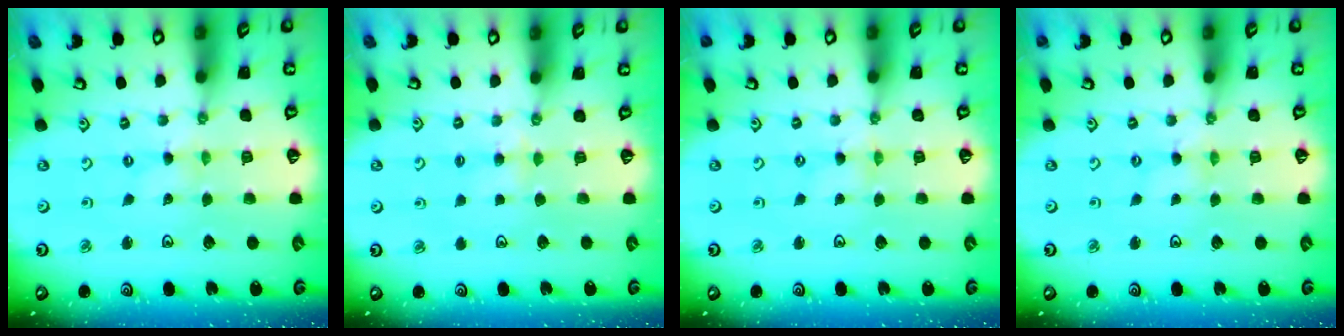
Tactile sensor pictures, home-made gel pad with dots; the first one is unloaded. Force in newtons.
{"total": 4.3, "press": 4.3, "slide": 0.7}
{"total": 1.1, "press": 1.0, "slide": 0.1}
{"total": 0.6, "press": 0.6, "slide": 0.1}